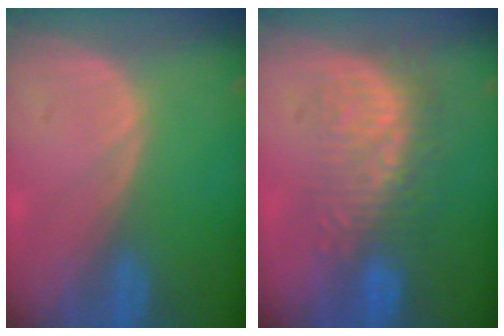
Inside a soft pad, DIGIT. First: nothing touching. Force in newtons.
{"total": 9.0, "press": 8.6, "slide": 2.8}